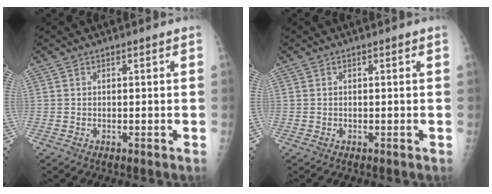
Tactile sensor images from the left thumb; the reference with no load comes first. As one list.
[{"total": 0.0}]